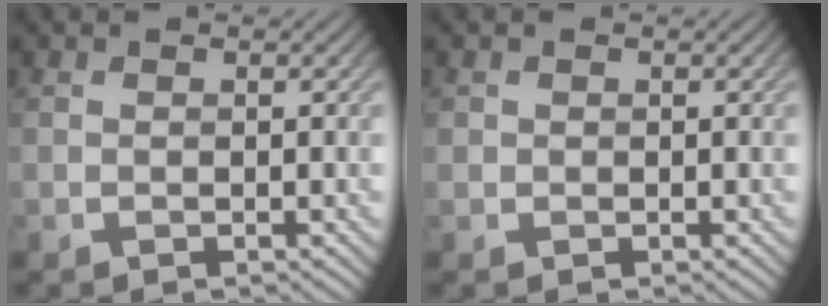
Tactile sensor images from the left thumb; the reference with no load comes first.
{"total": 0.7, "force": [0.2, 0.7, 0.1], "torque": [-0.001, -0.003, 0.003]}